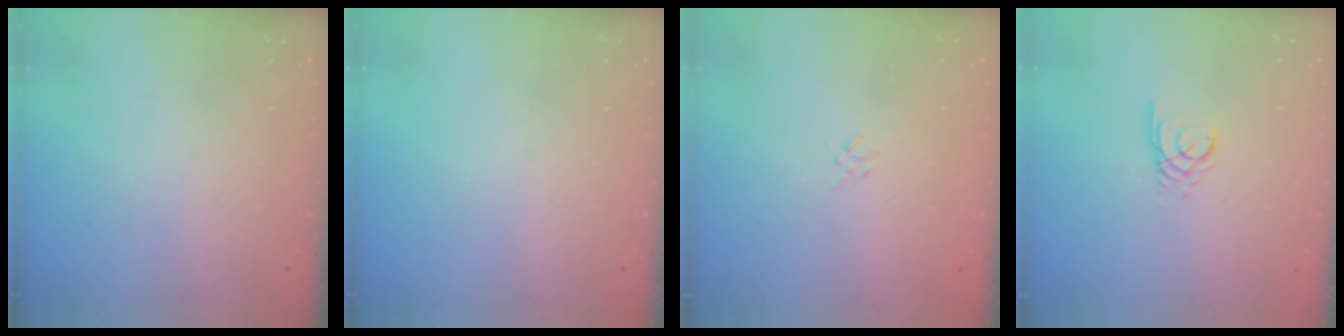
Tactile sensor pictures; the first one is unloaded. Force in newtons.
{"total": 0.0}
{"total": 1.3, "press": 1.2, "slide": 0.5}
{"total": 2.5, "press": 2.5, "slide": 0.2}